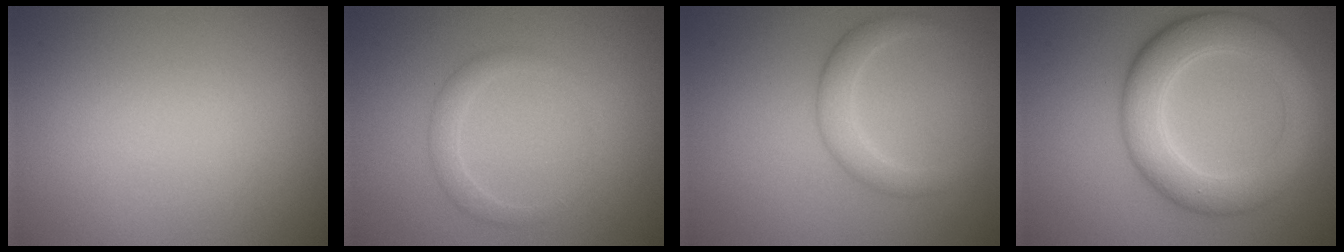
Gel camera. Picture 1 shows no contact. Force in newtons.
{"total": 1.6, "press": 1.6, "slide": 0.1}
{"total": 2.5, "press": 2.5, "slide": 0.1}
{"total": 6.7, "press": 6.7, "slide": 0.5}